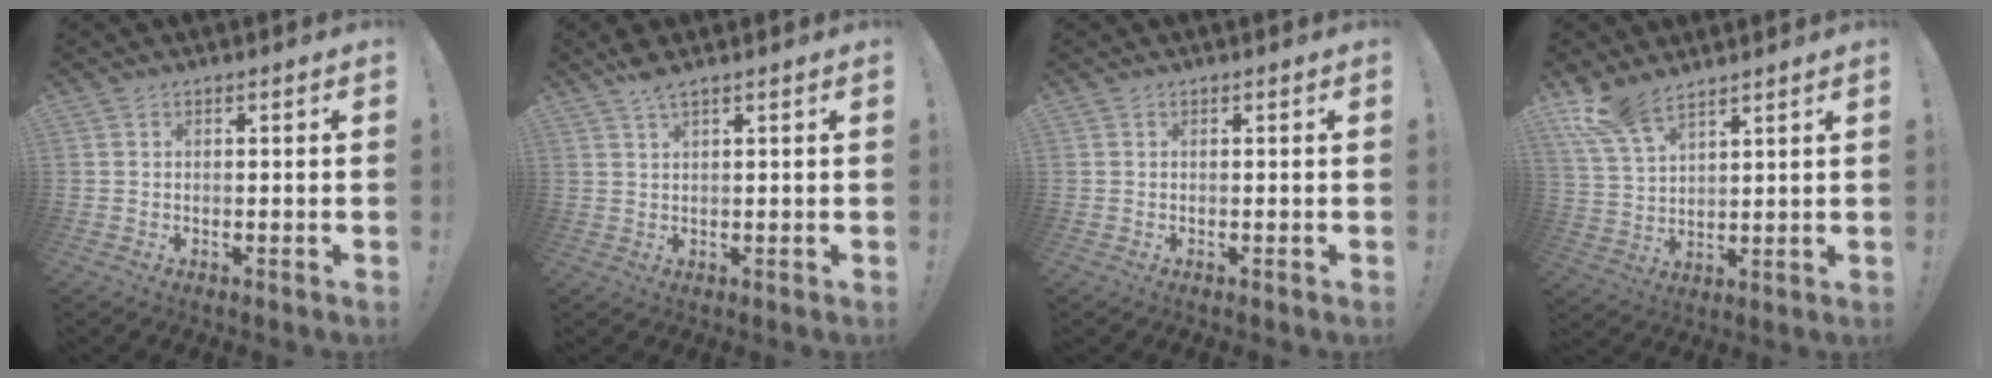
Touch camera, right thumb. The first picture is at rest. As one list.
[{"total": 3.4, "force": [2.5, 0.1, 2.2], "torque": [-0.048, -0.010, 0.045]}, {"total": 0.0}, {"total": 9.6, "force": [7.9, 3.3, 4.3], "torque": [-0.092, -0.042, 0.154]}]